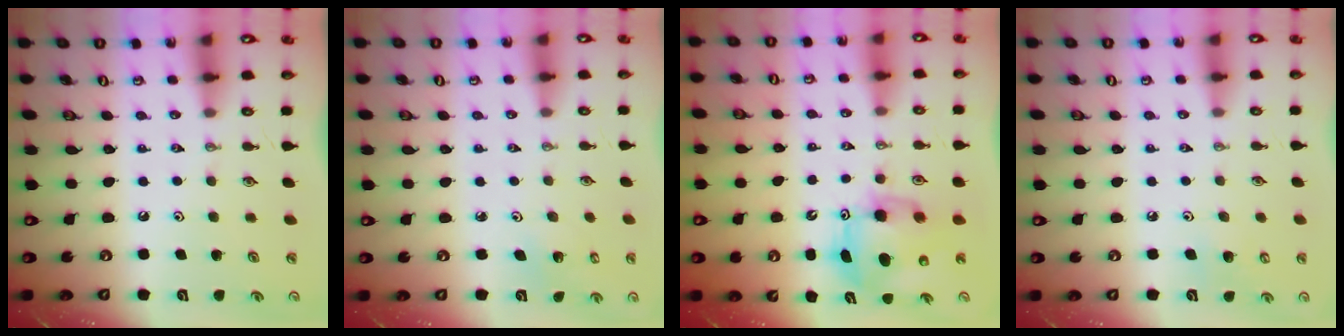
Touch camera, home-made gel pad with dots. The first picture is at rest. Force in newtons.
{"total": 2.2, "press": 2.2, "slide": 0.2}
{"total": 9.5, "press": 9.3, "slide": 2.1}
{"total": 7.3, "press": 7.2, "slide": 1.4}